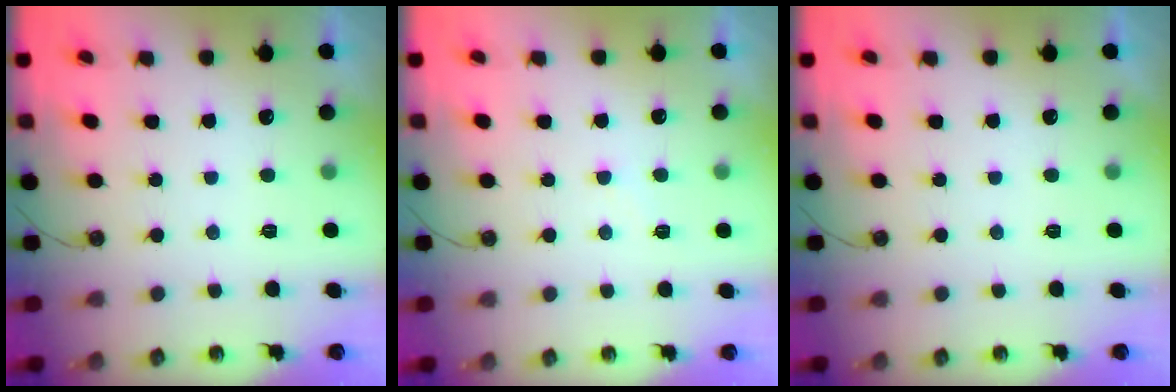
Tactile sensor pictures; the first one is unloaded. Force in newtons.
{"total": 5.8, "press": 5.8, "slide": 0.7}
{"total": 0.0}